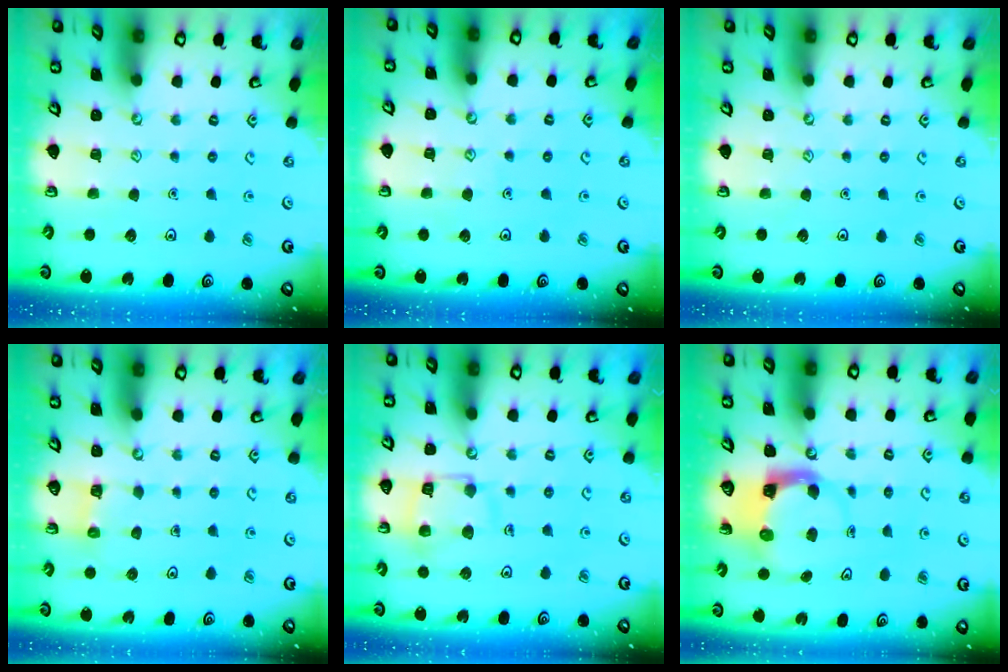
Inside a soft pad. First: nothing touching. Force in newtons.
{"total": 3.5, "press": 3.5, "slide": 0.3}
{"total": 0.0}
{"total": 2.5, "press": 2.5, "slide": 0.1}
{"total": 13.1, "press": 13.0, "slide": 1.4}
{"total": 3.8, "press": 3.8, "slide": 0.6}